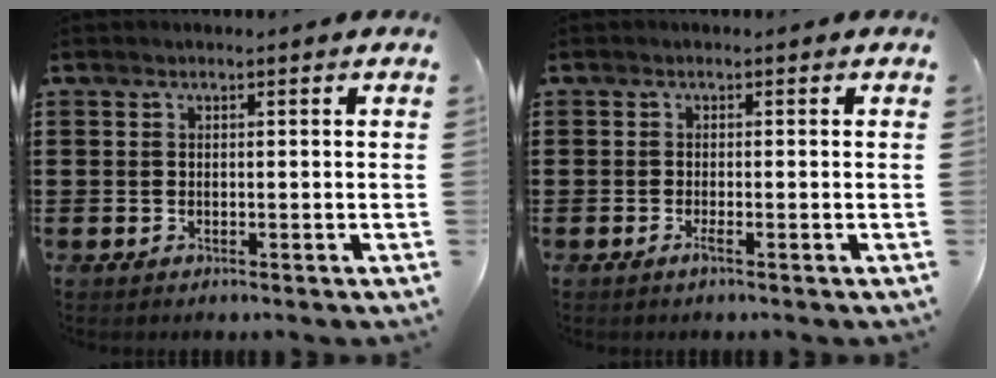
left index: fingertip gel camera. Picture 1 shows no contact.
{"total": 1.0, "force": [-0.6, -0.1, 0.8], "torque": [-0.014, -0.006, -0.011]}